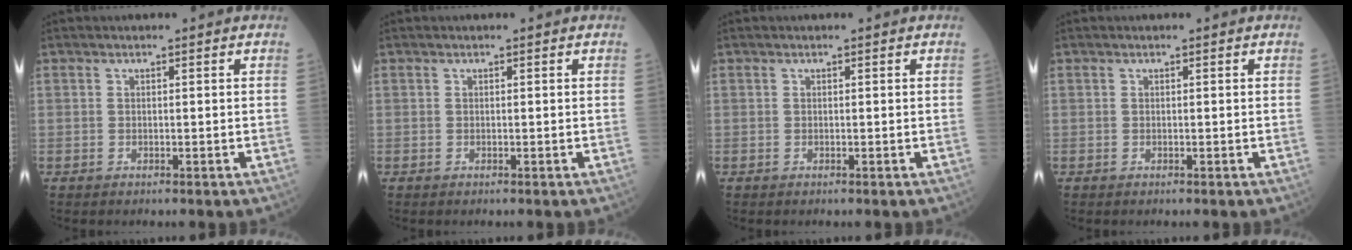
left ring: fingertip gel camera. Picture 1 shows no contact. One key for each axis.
{"total": 0.0}
{"total": 0.0}
{"total": 0.0}